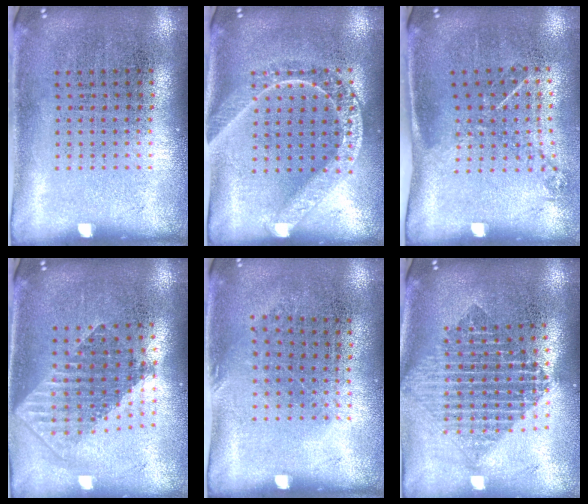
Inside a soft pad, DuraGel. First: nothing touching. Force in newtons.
{"total": 1.8, "press": 1.7, "slide": 0.6}
{"total": 1.2, "press": 0.8, "slide": 0.8}
{"total": 1.8, "press": 1.4, "slide": 1.1}
{"total": 0.8, "press": 0.6, "slide": 0.5}
{"total": 2.0, "press": 1.7, "slide": 1.2}